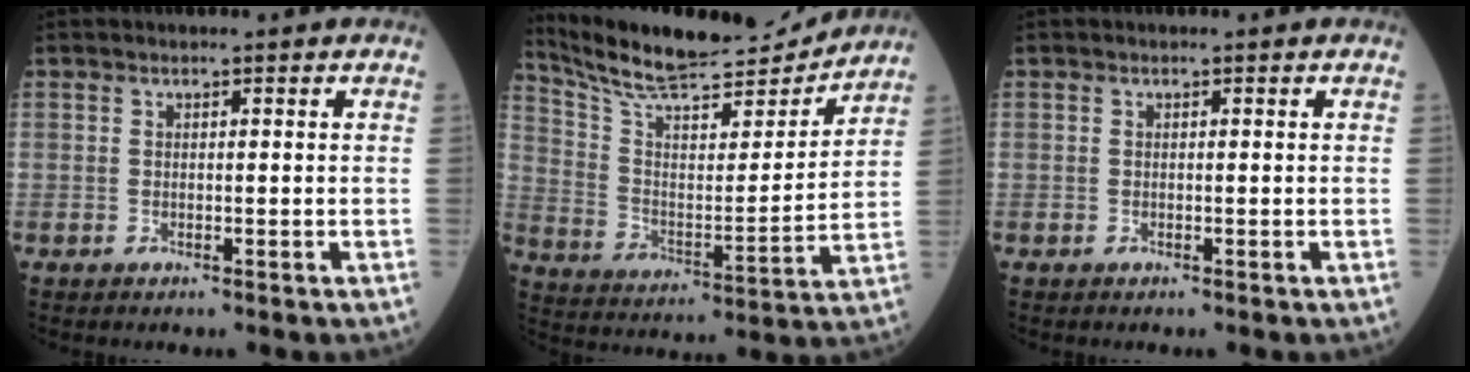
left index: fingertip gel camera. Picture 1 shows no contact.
{"total": 19.4, "force": [18.1, 2.3, 6.6], "torque": [-0.126, -0.012, 0.290]}
{"total": 0.0}